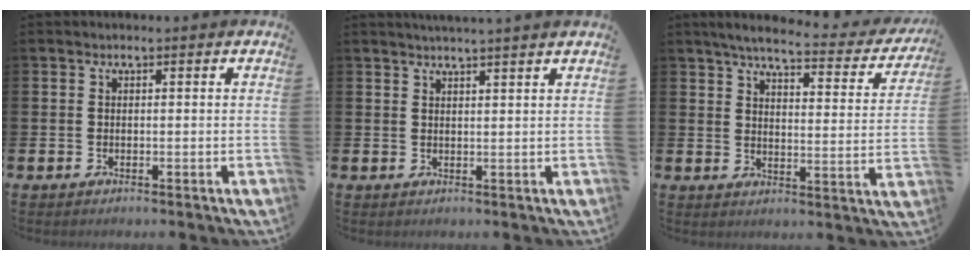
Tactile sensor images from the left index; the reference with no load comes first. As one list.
[{"total": 2.1, "force": [2.0, -0.6, 0.1], "torque": [-0.008, -0.008, 0.038]}, {"total": 5.1, "force": [4.5, 0.8, 2.3], "torque": [-0.053, -0.034, 0.069]}]